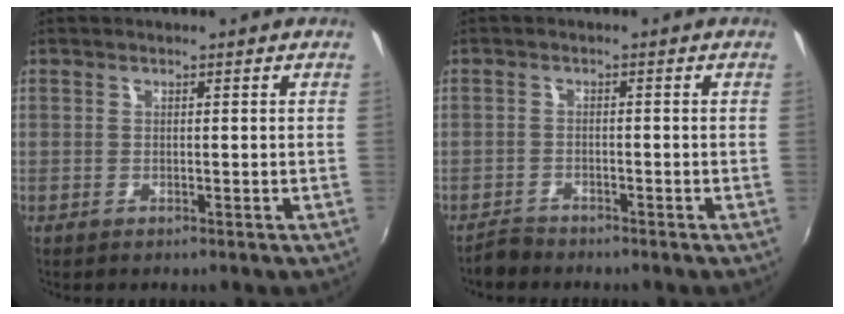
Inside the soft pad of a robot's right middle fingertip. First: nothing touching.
{"total": 2.6, "force": [-2.5, 0.8, 0.1], "torque": [-0.011, 0.000, -0.049]}